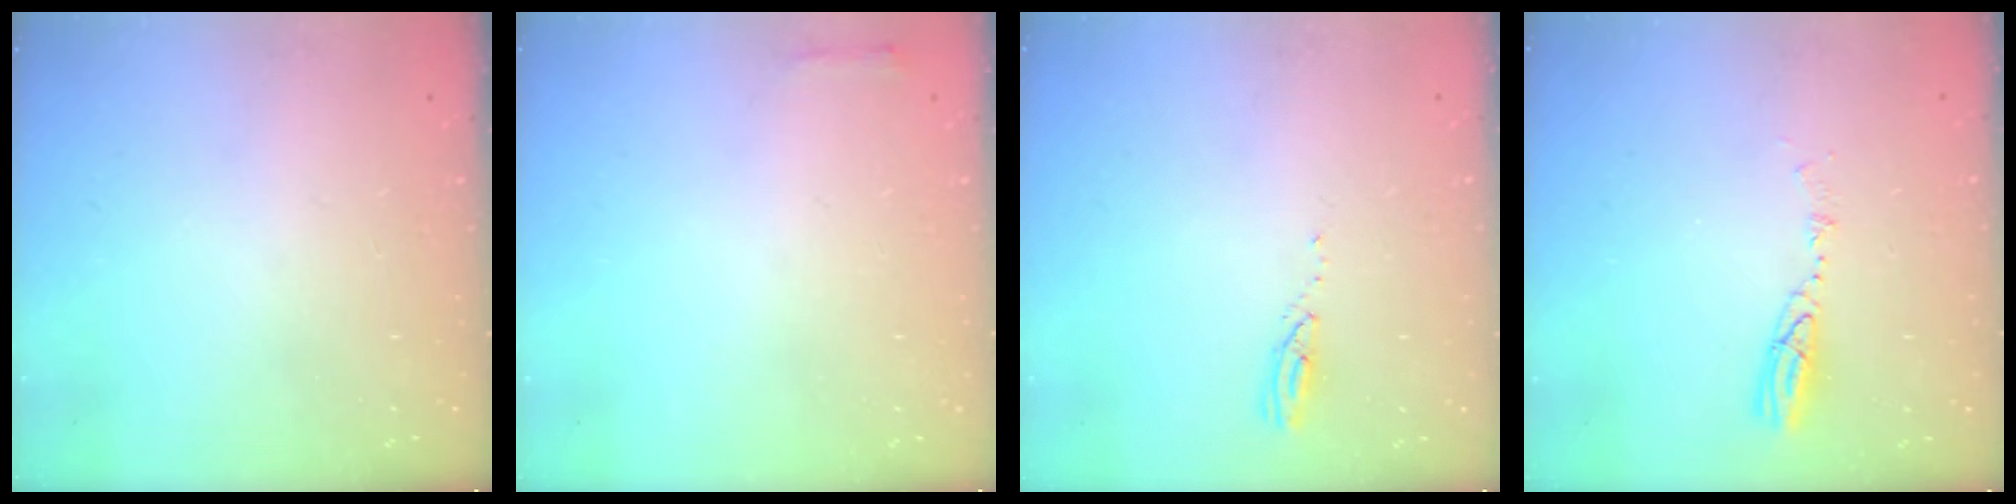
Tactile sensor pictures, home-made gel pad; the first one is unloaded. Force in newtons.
{"total": 2.3, "press": 2.3, "slide": 0.5}
{"total": 3.0, "press": 3.0, "slide": 0.1}
{"total": 4.7, "press": 4.6, "slide": 0.5}